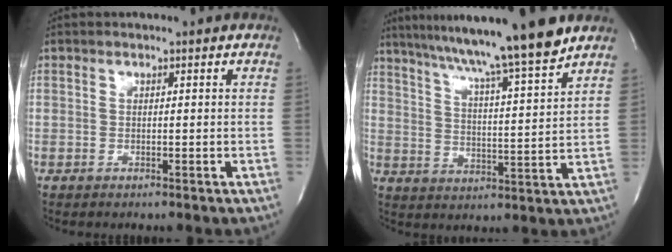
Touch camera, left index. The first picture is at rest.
{"total": 16.6, "force": [13.7, -1.3, 9.2], "torque": [-0.153, -0.004, 0.203]}